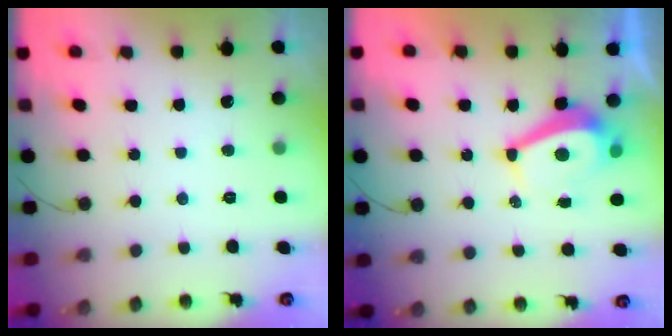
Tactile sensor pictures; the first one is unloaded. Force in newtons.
{"total": 5.6, "press": 5.6, "slide": 0.2}